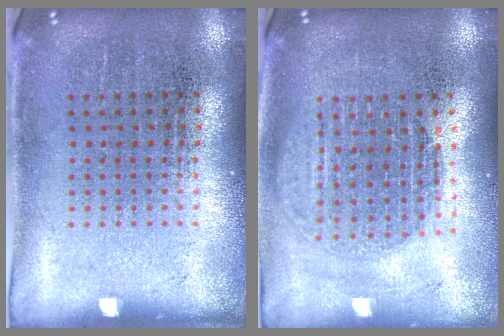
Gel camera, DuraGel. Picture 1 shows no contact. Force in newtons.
{"total": 1.6, "press": 1.3, "slide": 0.9}